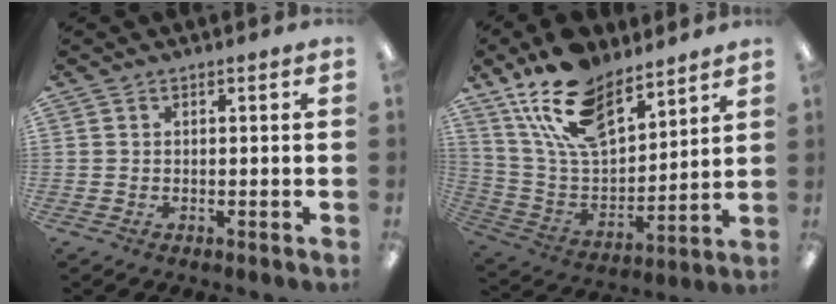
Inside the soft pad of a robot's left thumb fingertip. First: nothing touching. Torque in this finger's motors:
{"motor_torque": [0.48, 0.40, 1.22, -1.55, 0.17]}